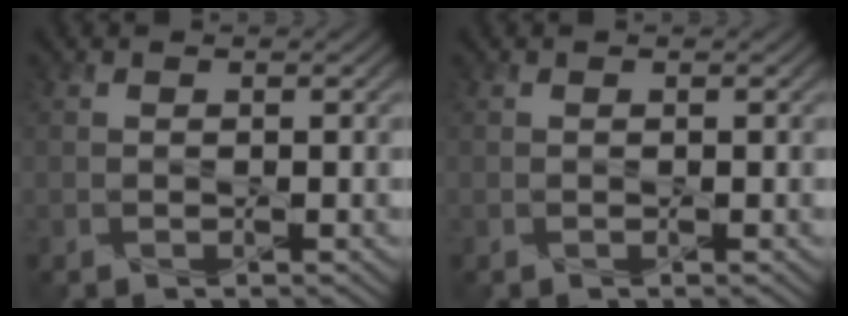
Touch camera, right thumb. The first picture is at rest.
{"total": 0.0}